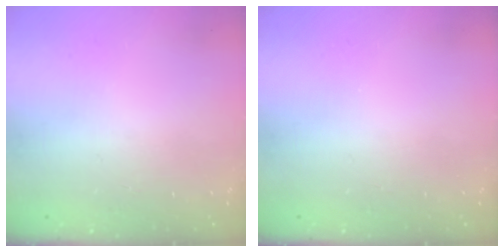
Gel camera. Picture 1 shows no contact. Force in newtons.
{"total": 0.0}